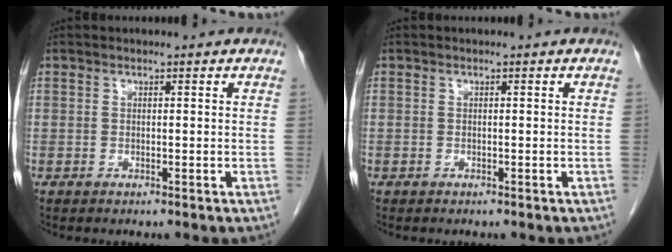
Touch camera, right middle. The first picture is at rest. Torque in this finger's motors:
{"motor_torque": [0.90, -0.92, -0.20, -0.21]}